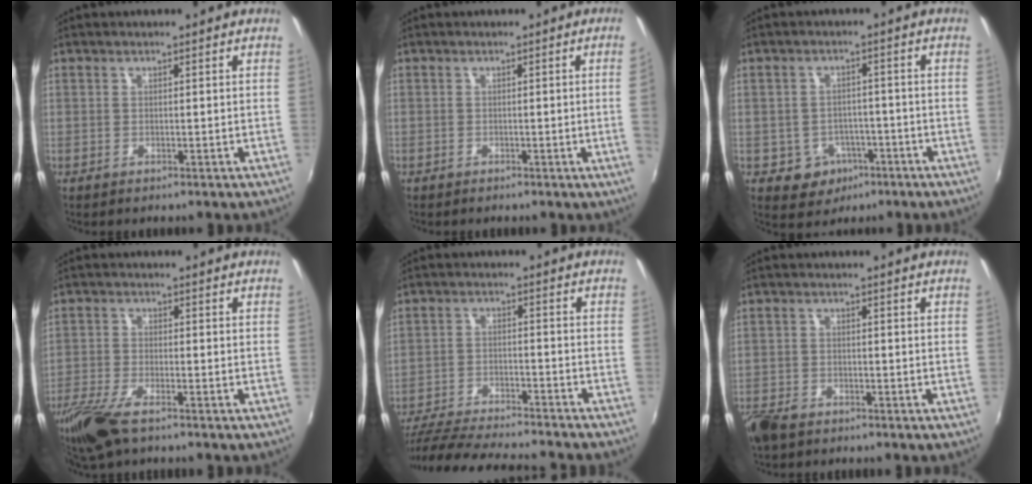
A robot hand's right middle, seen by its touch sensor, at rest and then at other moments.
{"total": 2.2, "force": [-0.2, -1.4, 1.7], "torque": [-0.023, -0.014, 0.003]}
{"total": 6.1, "force": [-2.9, 5.2, 1.5], "torque": [-0.041, 0.011, -0.027]}
{"total": 9.6, "force": [-6.9, 2.7, 6.2], "torque": [-0.155, -0.032, -0.137]}
{"total": 20.1, "force": [-17.8, 2.4, 9.0], "torque": [-0.177, -0.033, -0.277]}
{"total": 6.6, "force": [-5.0, 3.2, 2.8], "torque": [-0.084, -0.018, -0.098]}